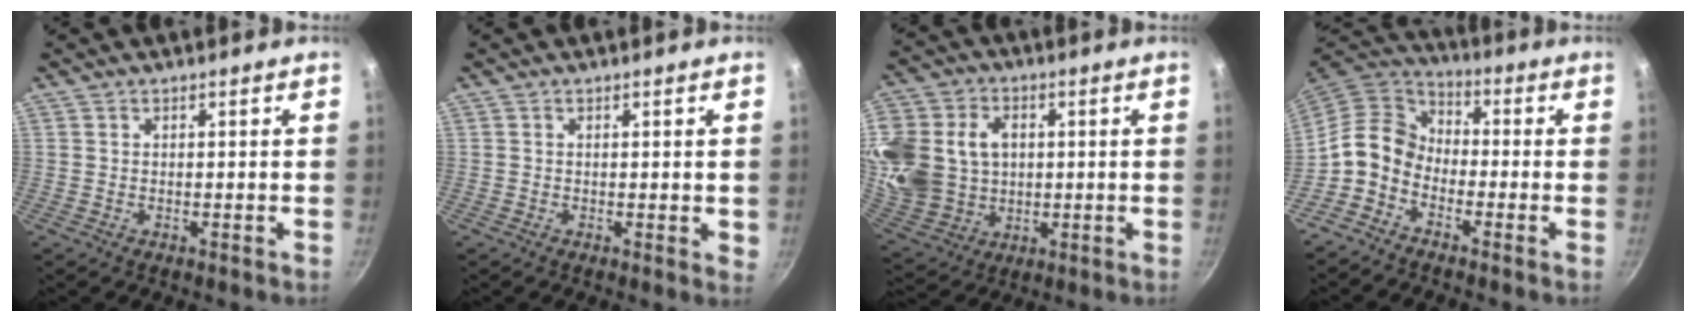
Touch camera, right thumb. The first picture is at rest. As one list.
[{"total": 1.7, "force": [0.1, 0.7, 1.6], "torque": [-0.016, -0.004, 0.001]}, {"total": 24.6, "force": [3.6, 19.7, 14.3], "torque": [-0.333, 0.023, 0.078]}, {"total": 8.9, "force": [-3.5, 6.6, 4.8], "torque": [-0.068, 0.051, -0.094]}]